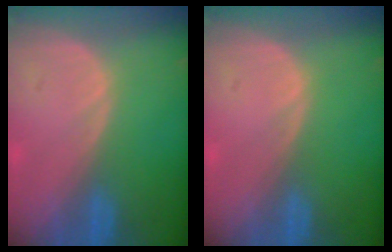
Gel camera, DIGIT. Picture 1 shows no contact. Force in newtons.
{"total": 0.0}